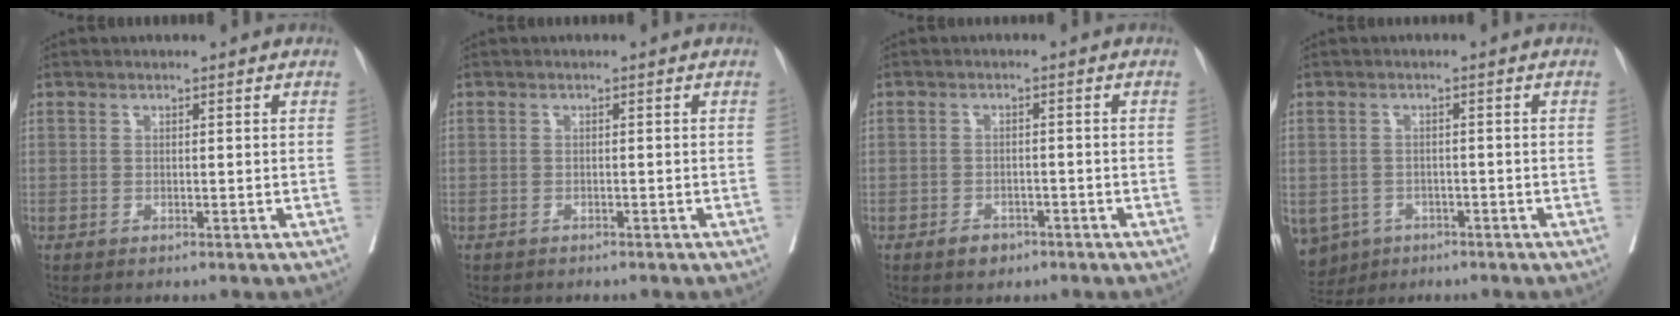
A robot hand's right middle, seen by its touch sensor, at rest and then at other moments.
{"total": 1.3, "force": [-1.1, 0.6, 0.4], "torque": [-0.015, -0.001, -0.015]}
{"total": 2.6, "force": [-1.8, 1.5, 1.0], "torque": [-0.016, 0.004, -0.020]}
{"total": 8.8, "force": [-4.9, 6.9, 2.3], "torque": [-0.069, -0.003, -0.067]}